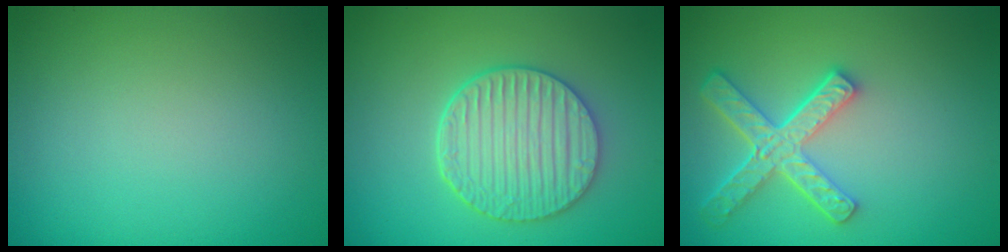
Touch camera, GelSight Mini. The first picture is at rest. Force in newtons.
{"total": 5.5, "press": 4.5, "slide": 3.1}
{"total": 5.2, "press": 3.9, "slide": 3.3}